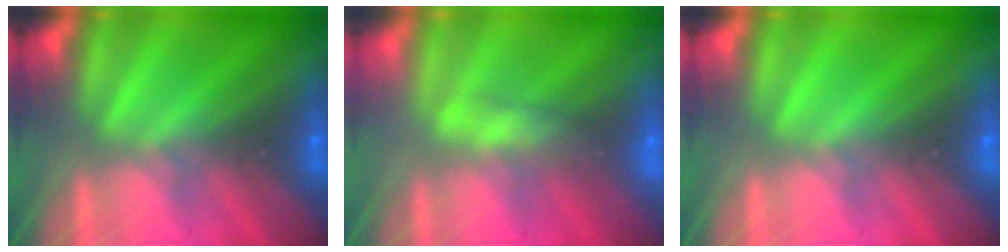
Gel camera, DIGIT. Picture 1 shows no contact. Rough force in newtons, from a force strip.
{"total": 2.4}
{"total": 0.0}